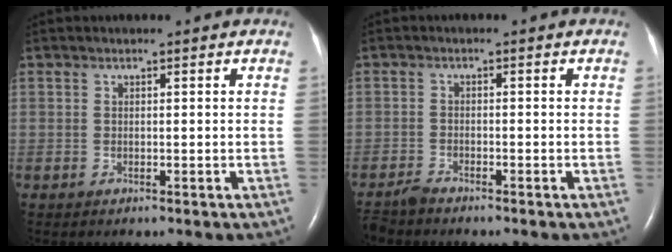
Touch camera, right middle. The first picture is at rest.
{"total": 2.3, "force": [-2.2, 0.0, 0.5], "torque": [-0.016, -0.012, -0.043]}